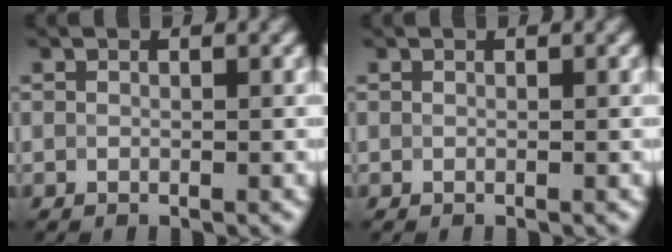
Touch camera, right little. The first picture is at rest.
{"total": 0.0}